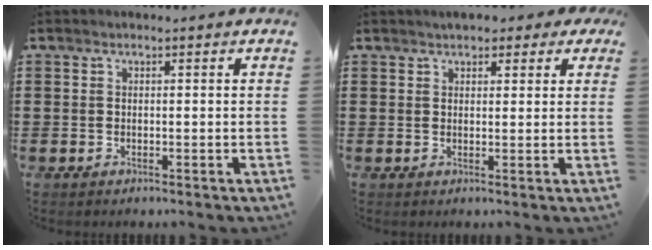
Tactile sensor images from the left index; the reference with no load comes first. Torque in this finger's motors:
{"motor_torque": [1.76, -0.38, 0.75, 0.11]}